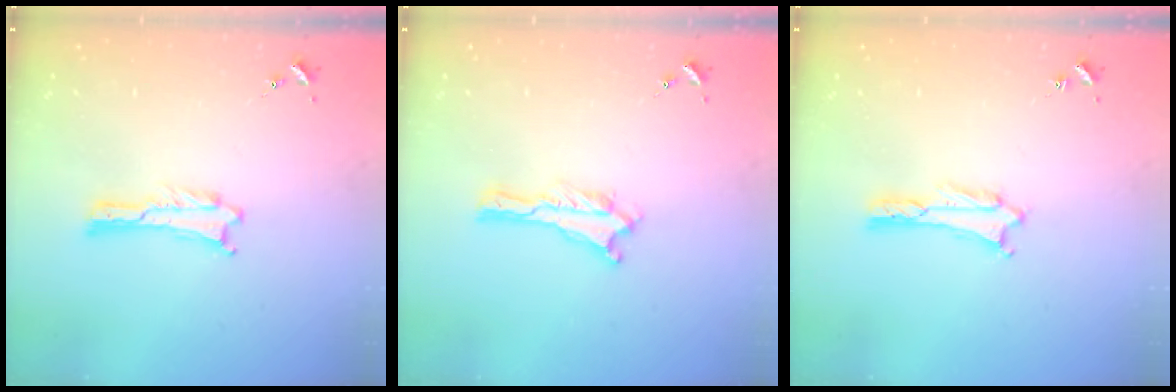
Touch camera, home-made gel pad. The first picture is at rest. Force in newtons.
{"total": 0.0}
{"total": 1.8, "press": 1.8, "slide": 0.2}